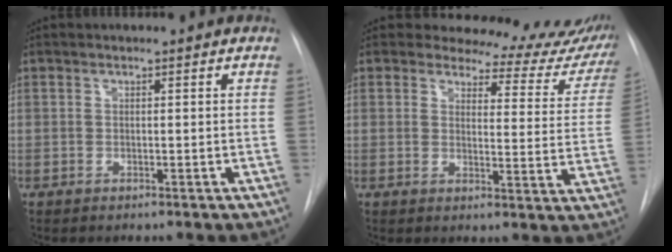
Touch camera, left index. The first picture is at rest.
{"total": 15.8, "force": [14.9, 4.7, 2.2], "torque": [0.013, -0.084, 0.137]}